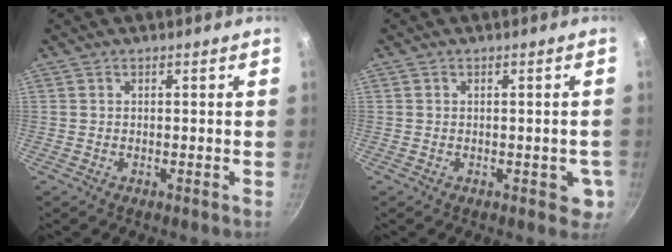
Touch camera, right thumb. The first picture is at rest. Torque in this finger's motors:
{"motor_torque": [0.85, 0.41, -0.29, 0.15, 0.02]}